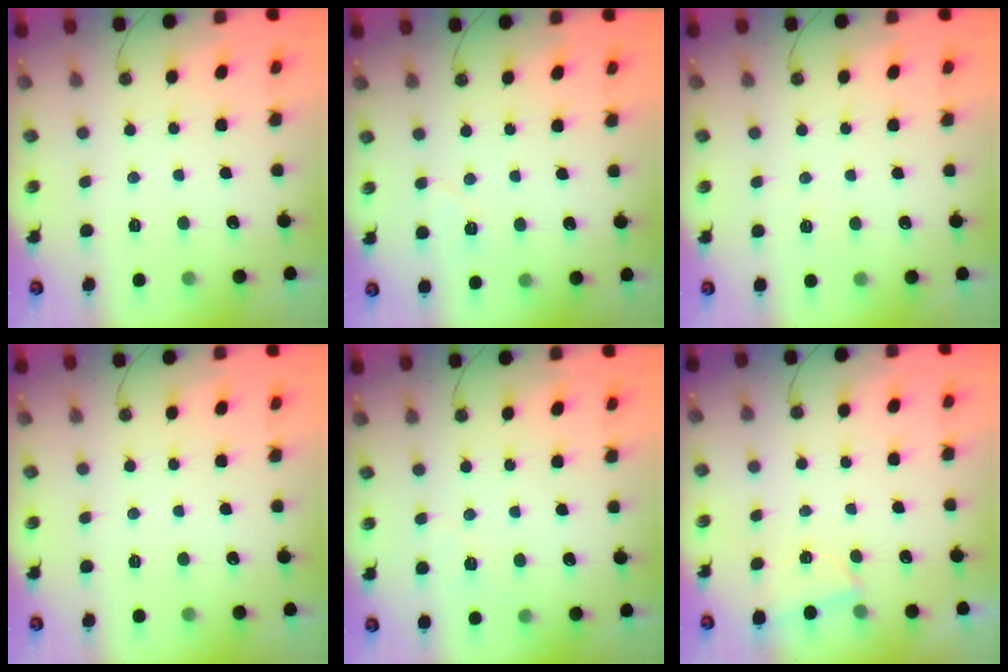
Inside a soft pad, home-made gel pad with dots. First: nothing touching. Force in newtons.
{"total": 5.4, "press": 5.3, "slide": 0.5}
{"total": 2.7, "press": 2.5, "slide": 0.9}
{"total": 0.0}
{"total": 5.2, "press": 4.6, "slide": 2.4}
{"total": 2.6, "press": 1.5, "slide": 2.1}